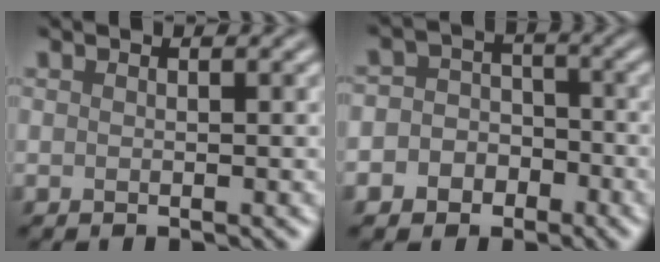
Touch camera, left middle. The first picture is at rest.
{"total": 5.5, "force": [-2.5, 4.7, 1.2], "torque": [0.004, 0.005, -0.058]}